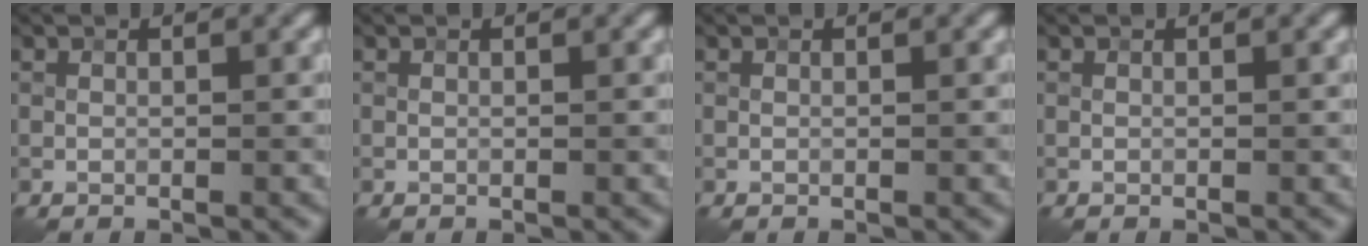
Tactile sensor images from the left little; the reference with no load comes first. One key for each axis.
{"total": 0.0}
{"total": 0.0}
{"total": 0.0}